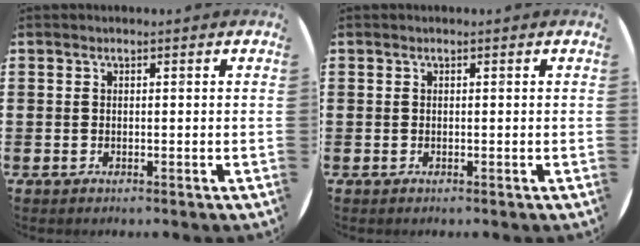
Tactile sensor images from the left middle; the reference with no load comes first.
{"total": 0.0}